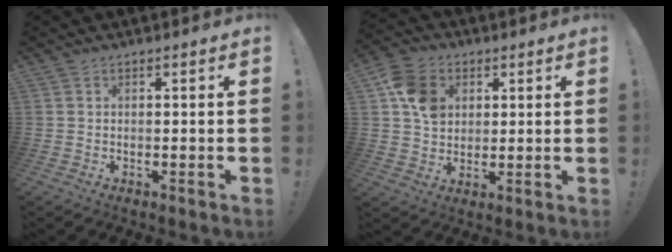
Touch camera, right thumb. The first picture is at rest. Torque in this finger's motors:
{"motor_torque": [1.14, 1.36, 0.40, 0.56, 0.13]}